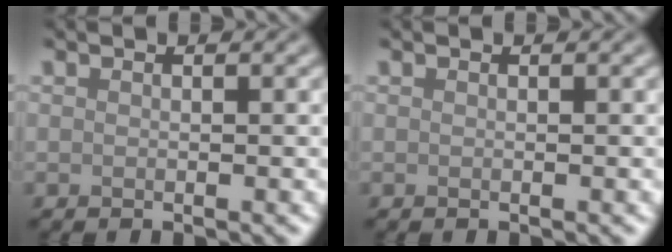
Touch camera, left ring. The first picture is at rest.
{"total": 0.0}